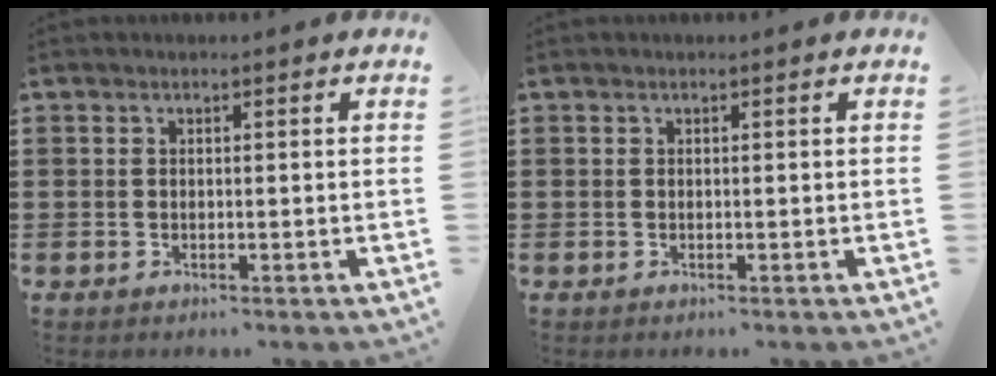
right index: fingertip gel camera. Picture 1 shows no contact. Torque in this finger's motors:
{"motor_torque": [0.00, 0.00, 0.00, -0.01]}